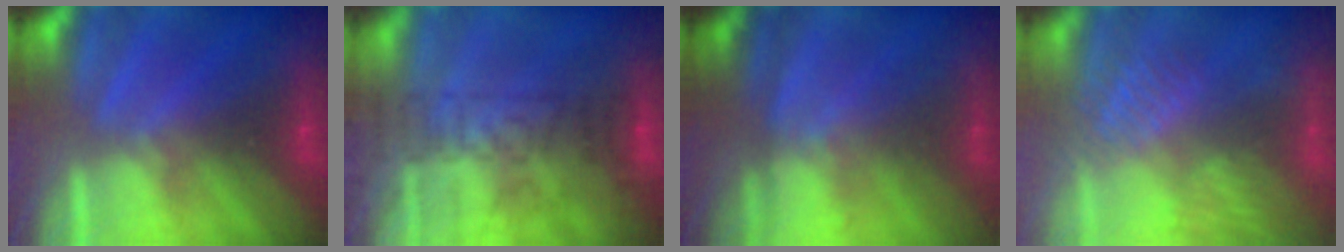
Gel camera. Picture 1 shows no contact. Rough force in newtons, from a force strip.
{"total": 13.2}
{"total": 1.3}
{"total": 3.9}